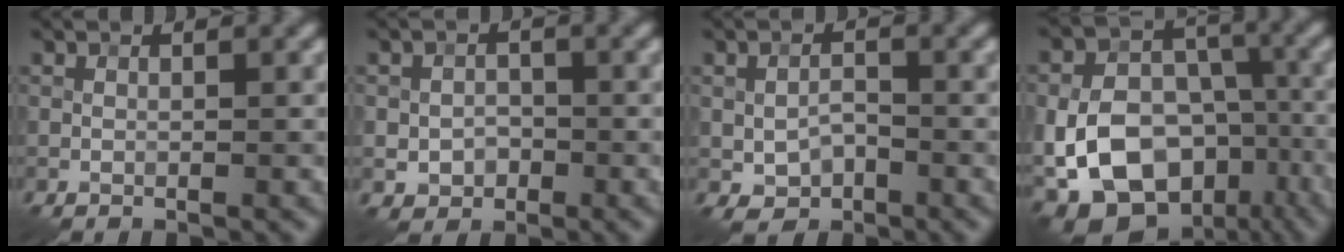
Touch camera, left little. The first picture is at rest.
{"total": 2.1, "force": [-0.8, 1.8, 0.9], "torque": [-0.012, -0.001, -0.017]}
{"total": 2.3, "force": [-1.0, 1.5, 1.4], "torque": [-0.025, 0.001, -0.015]}
{"total": 15.1, "force": [-5.5, 10.8, 9.0], "torque": [-0.164, -0.019, -0.090]}